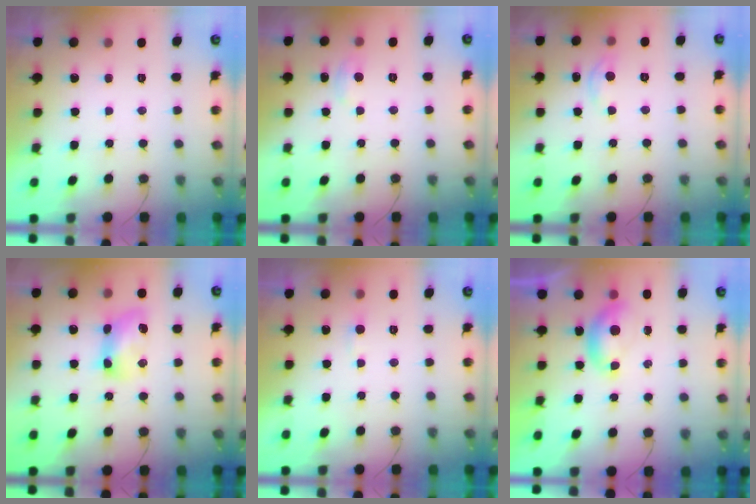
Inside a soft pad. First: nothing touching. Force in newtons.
{"total": 4.4, "press": 4.3, "slide": 0.6}
{"total": 4.4, "press": 4.3, "slide": 0.6}
{"total": 10.4, "press": 10.4, "slide": 0.2}
{"total": 2.7, "press": 2.7, "slide": 0.4}
{"total": 5.6, "press": 5.6, "slide": 0.7}